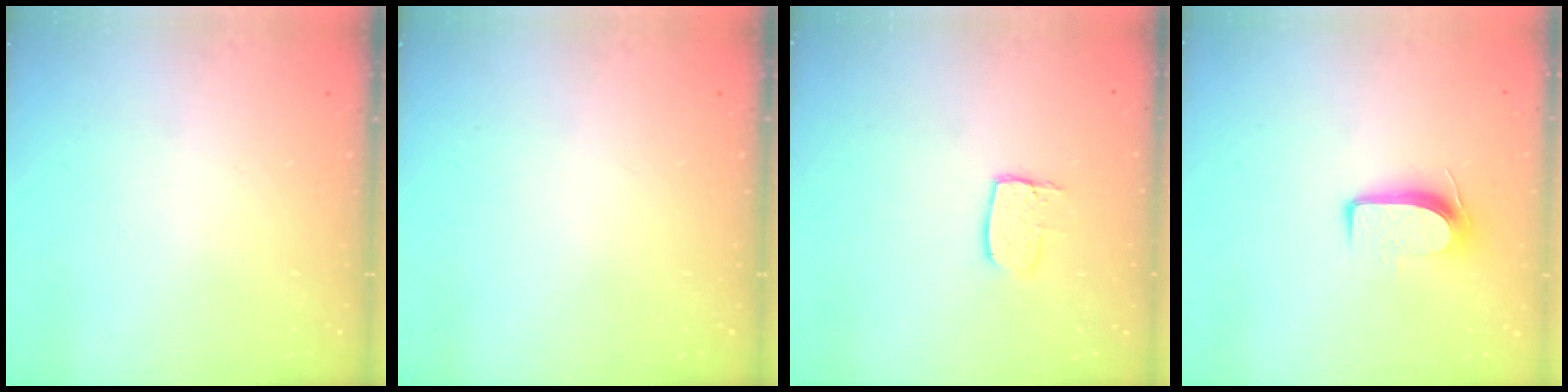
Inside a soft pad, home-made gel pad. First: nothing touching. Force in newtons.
{"total": 0.0}
{"total": 6.8, "press": 6.8, "slide": 0.4}
{"total": 8.0, "press": 8.0, "slide": 0.9}